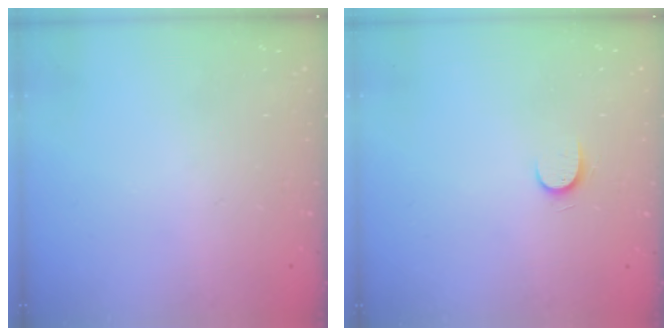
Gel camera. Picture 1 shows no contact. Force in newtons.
{"total": 5.2, "press": 5.2, "slide": 0.6}